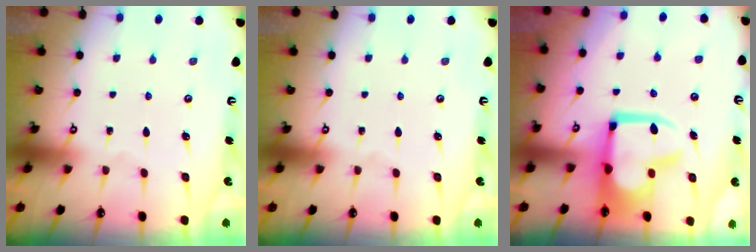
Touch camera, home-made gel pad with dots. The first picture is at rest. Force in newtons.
{"total": 0.0}
{"total": 13.7, "press": 13.7, "slide": 1.1}